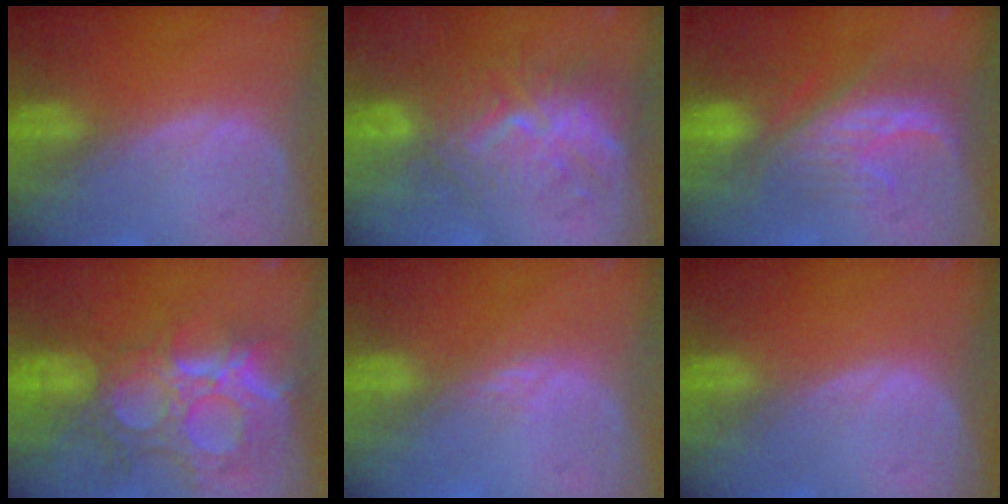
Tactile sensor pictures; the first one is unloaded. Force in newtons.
{"total": 8.8, "press": 8.4, "slide": 2.7}
{"total": 8.1, "press": 7.7, "slide": 2.5}
{"total": 12.0, "press": 10.7, "slide": 5.3}
{"total": 1.5, "press": 1.3, "slide": 0.8}
{"total": 0.0}